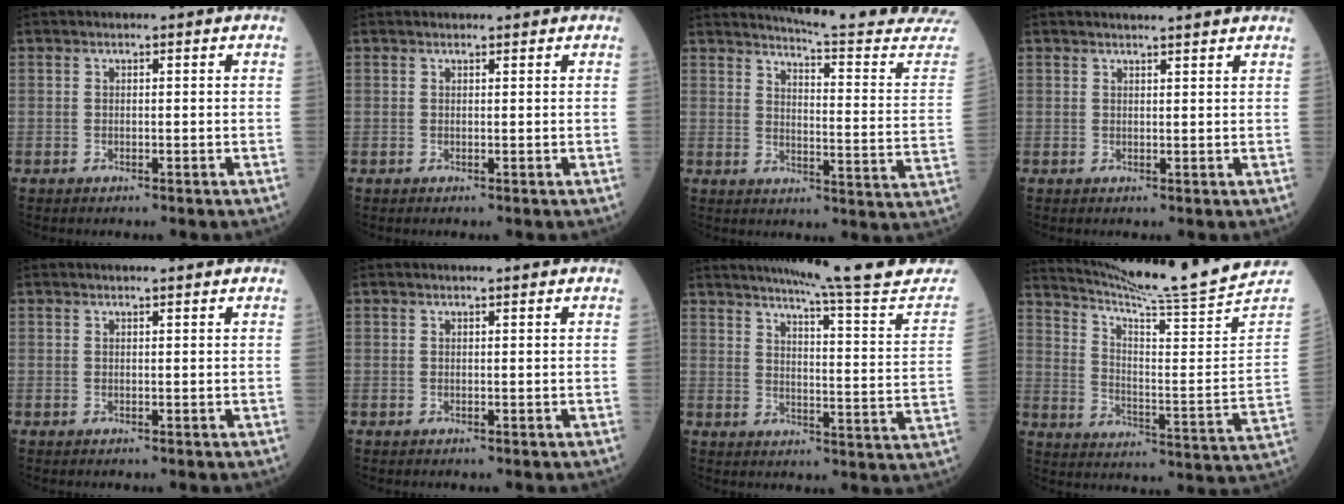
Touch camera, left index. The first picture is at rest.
{"total": 1.8, "force": [1.7, 0.4, 0.4], "torque": [-0.009, 0.016, 0.022]}
{"total": 20.0, "force": [19.3, -1.0, 5.1], "torque": [-0.071, -0.135, 0.218]}
{"total": 5.0, "force": [4.6, 0.0, 1.8], "torque": [-0.025, 0.014, 0.051]}
{"total": 1.9, "force": [1.8, -0.1, 0.6], "torque": [-0.009, 0.006, 0.023]}
{"total": 1.4, "force": [1.3, -0.1, 0.4], "torque": [-0.008, 0.006, 0.018]}
{"total": 20.6, "force": [18.8, -1.0, 8.3], "torque": [-0.114, -0.083, 0.230]}
{"total": 19.9, "force": [18.2, -4.4, 6.7], "torque": [-0.119, -0.116, 0.259]}